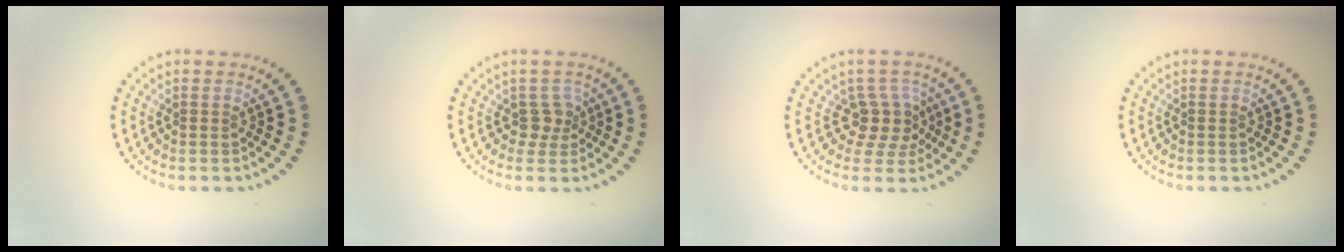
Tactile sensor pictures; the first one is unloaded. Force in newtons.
{"total": 1.8, "press": 1.3, "slide": 1.1}
{"total": 3.3, "press": 2.5, "slide": 2.2}
{"total": 0.0}